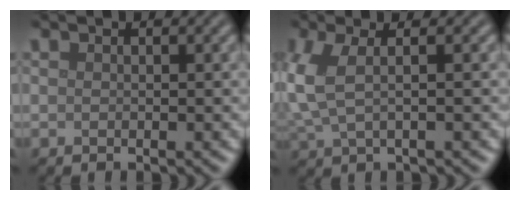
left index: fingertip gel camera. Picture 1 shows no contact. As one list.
[{"total": 3.5, "force": [0.6, 1.4, 3.2], "torque": [-0.083, 0.003, 0.011]}]